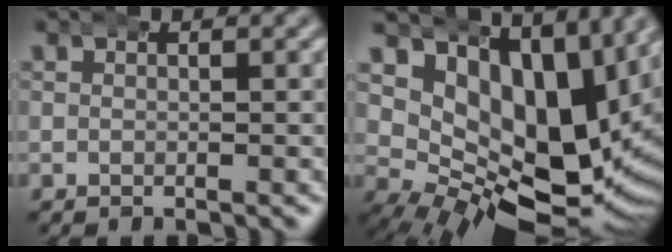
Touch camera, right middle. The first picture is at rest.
{"total": 16.6, "force": [4.3, 10.2, 12.4], "torque": [-0.197, -0.012, 0.072]}